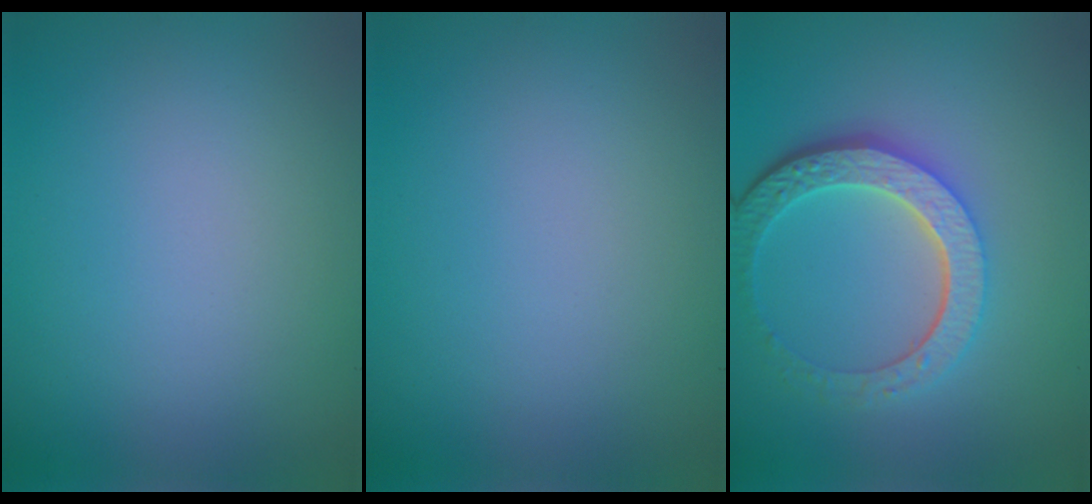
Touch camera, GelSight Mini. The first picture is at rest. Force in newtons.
{"total": 0.0}
{"total": 6.0, "press": 4.4, "slide": 4.0}